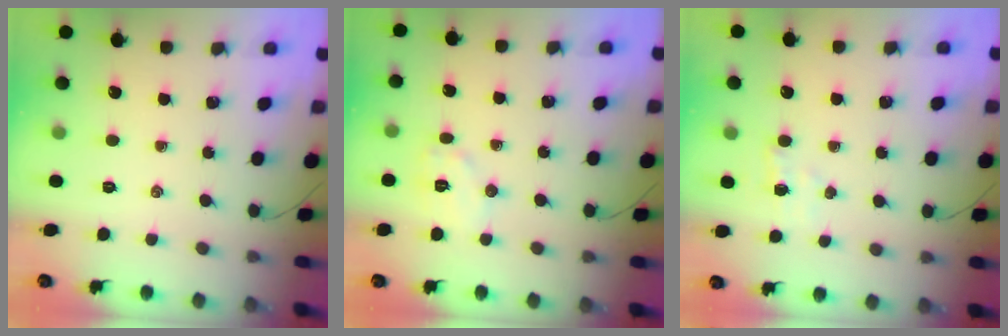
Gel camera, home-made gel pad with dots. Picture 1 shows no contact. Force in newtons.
{"total": 6.7, "press": 6.6, "slide": 0.9}
{"total": 2.7, "press": 2.6, "slide": 0.7}